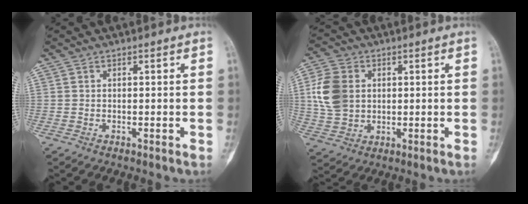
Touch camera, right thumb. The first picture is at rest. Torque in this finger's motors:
{"motor_torque": [0.69, 0.68, 0.23, -0.14, 0.18]}